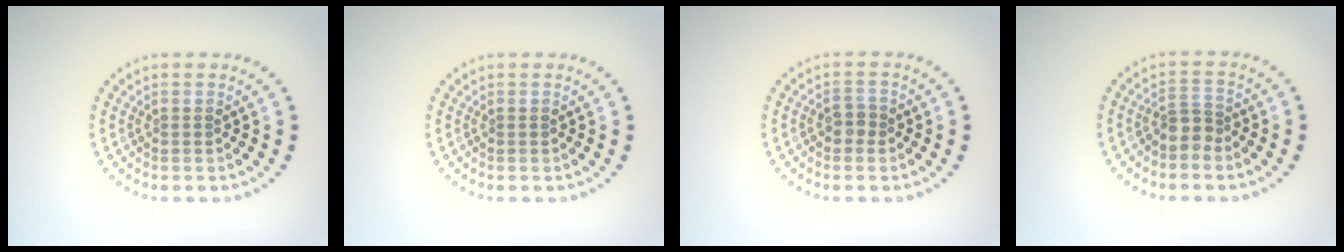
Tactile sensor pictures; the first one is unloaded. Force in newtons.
{"total": 0.0}
{"total": 1.4, "press": 1.3, "slide": 0.3}
{"total": 2.2, "press": 1.7, "slide": 1.4}